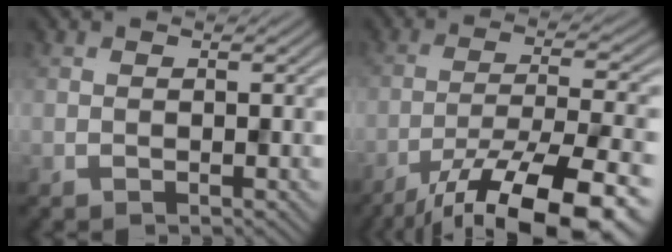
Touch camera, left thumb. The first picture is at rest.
{"total": 16.5, "force": [-11.3, 4.1, 11.3], "torque": [-0.181, -0.027, -0.166]}